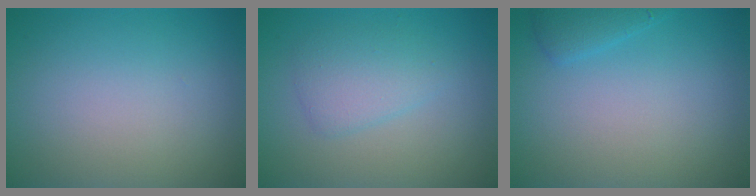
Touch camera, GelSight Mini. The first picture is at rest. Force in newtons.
{"total": 2.6, "press": 2.6, "slide": 0.1}
{"total": 1.4, "press": 1.4, "slide": 0.1}